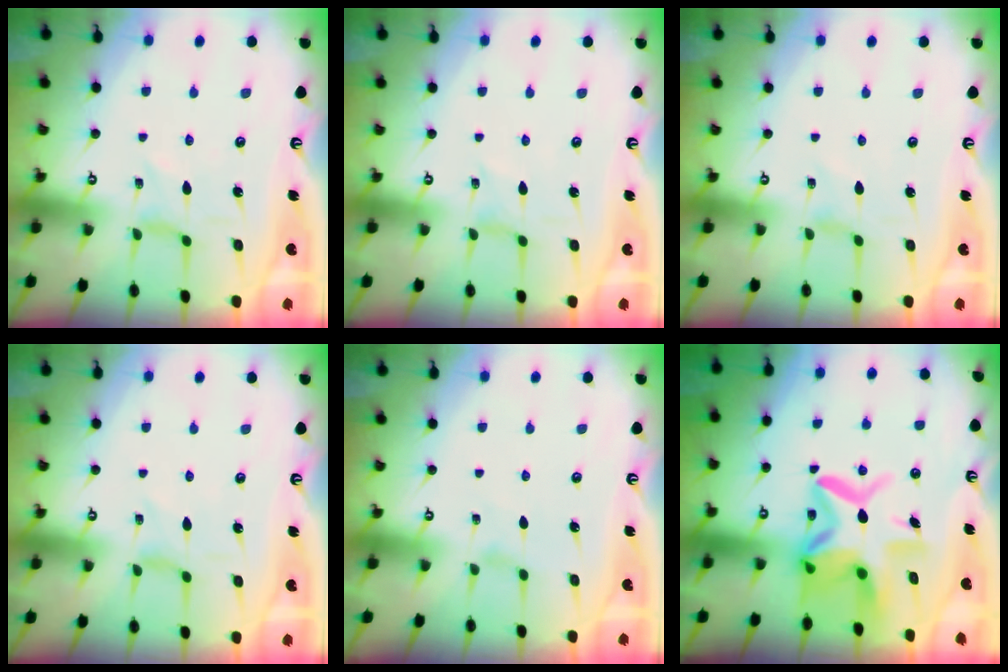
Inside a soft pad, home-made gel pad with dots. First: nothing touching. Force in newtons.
{"total": 0.0}
{"total": 0.0}
{"total": 0.0}
{"total": 0.6, "press": 0.5, "slide": 0.3}
{"total": 13.6, "press": 13.5, "slide": 1.4}